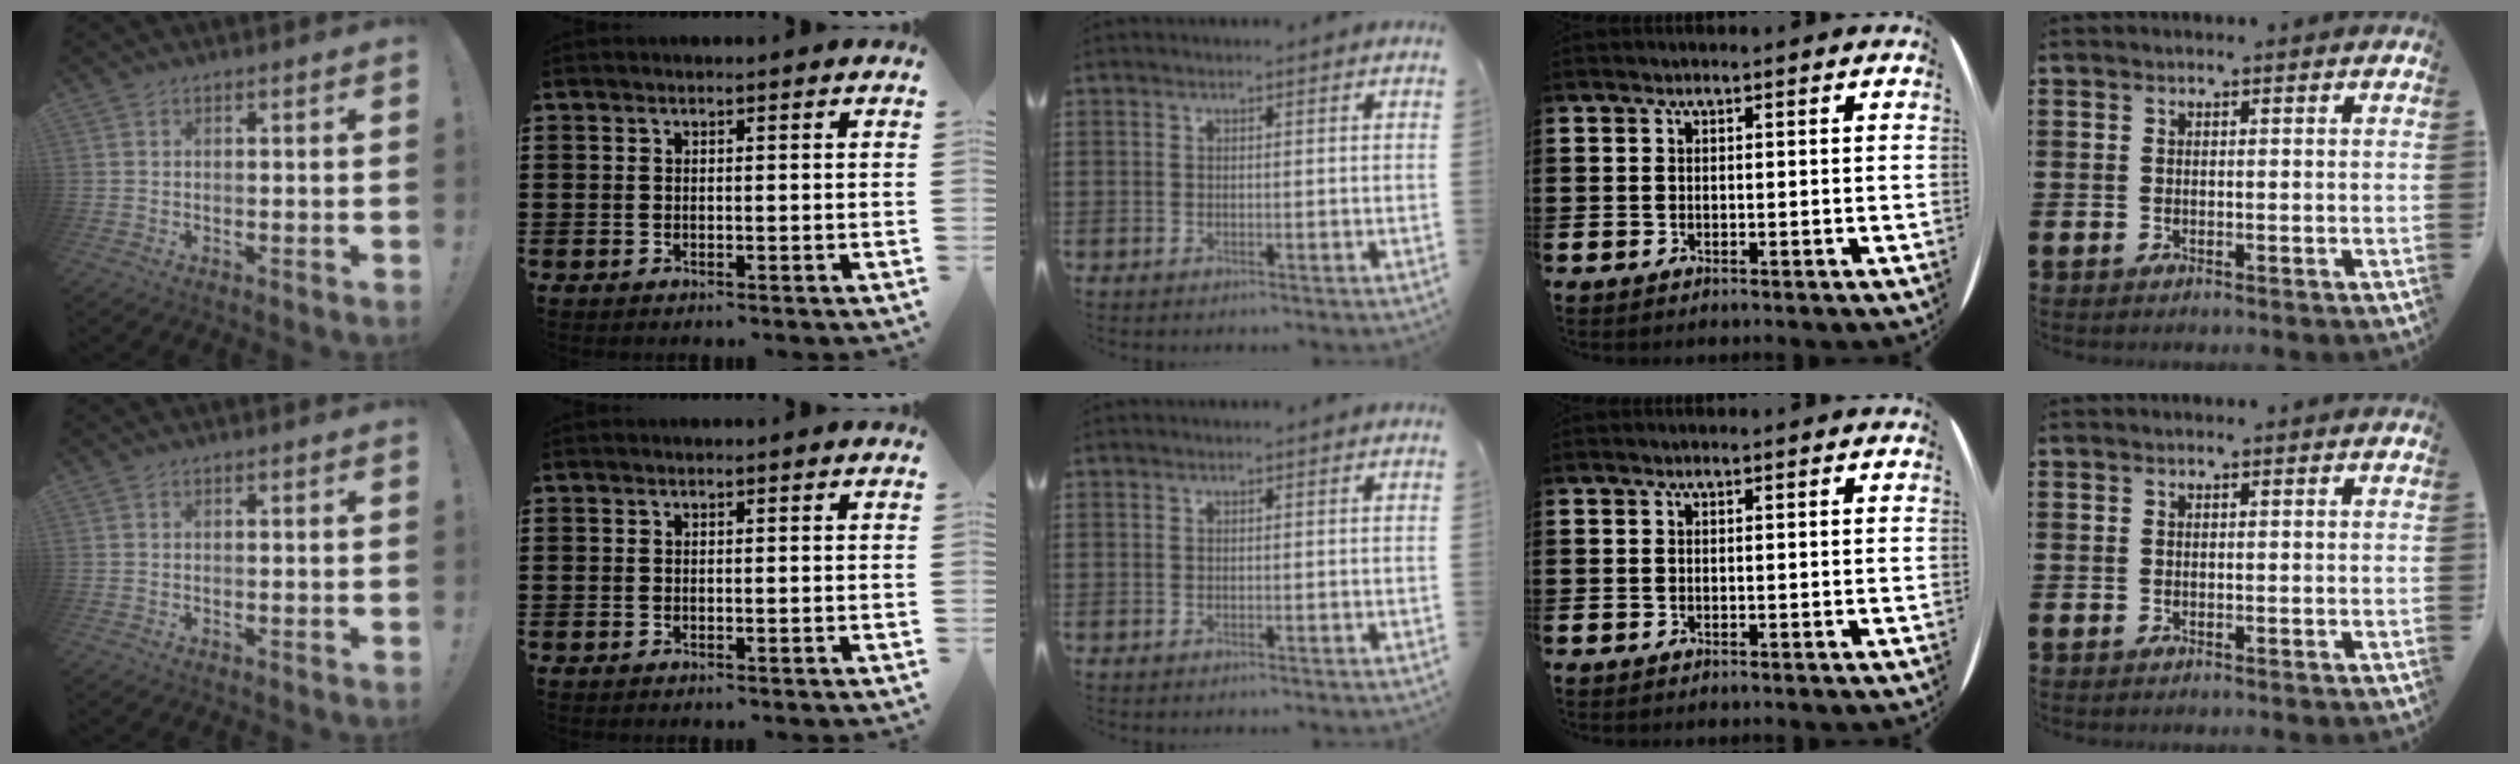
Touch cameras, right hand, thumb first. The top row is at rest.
{}